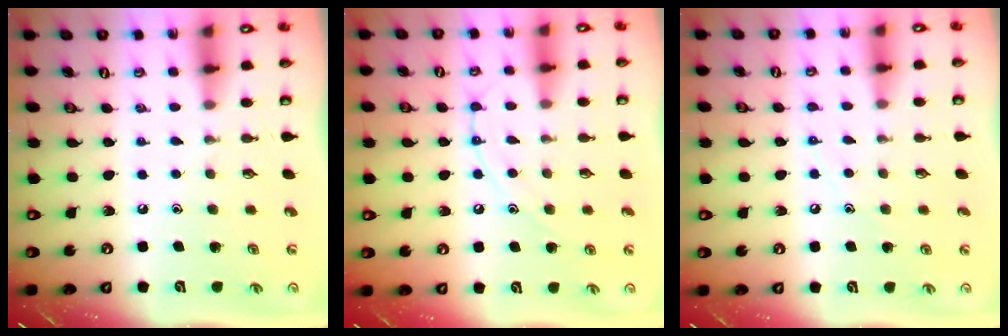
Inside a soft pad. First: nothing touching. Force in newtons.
{"total": 8.8, "press": 8.8, "slide": 0.9}
{"total": 5.1, "press": 5.1, "slide": 0.6}